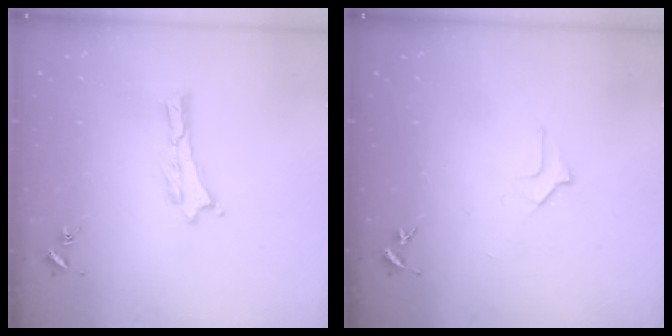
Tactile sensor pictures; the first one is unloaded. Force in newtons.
{"total": 1.6, "press": 1.6, "slide": 0.1}